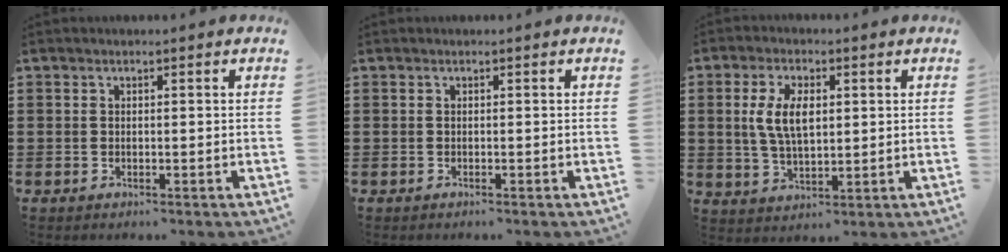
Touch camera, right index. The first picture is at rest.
{"total": 0.0}
{"total": 6.7, "force": [1.2, 3.2, 5.8], "torque": [-0.125, 0.009, 0.017]}